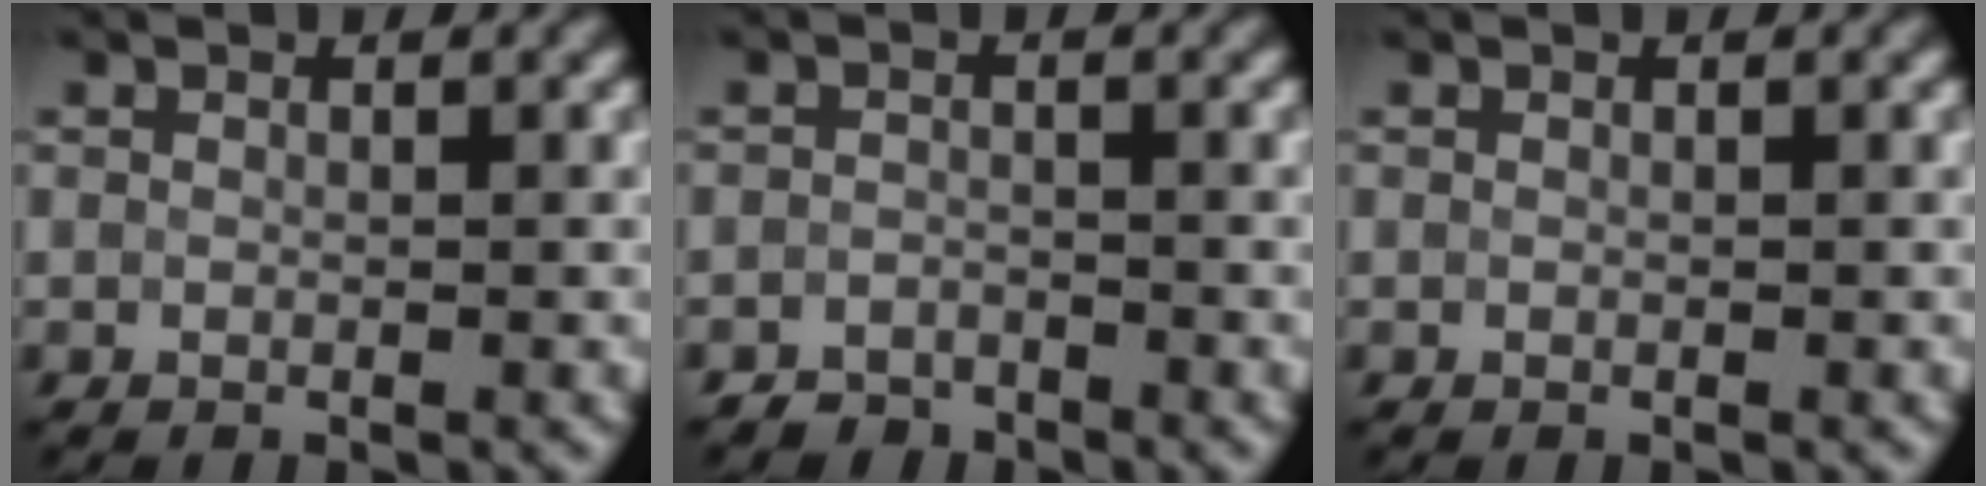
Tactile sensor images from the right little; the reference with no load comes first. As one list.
[{"total": 1.7, "force": [-1.5, 0.6, -0.1], "torque": [0.003, 0.008, -0.032]}, {"total": 0.0}]